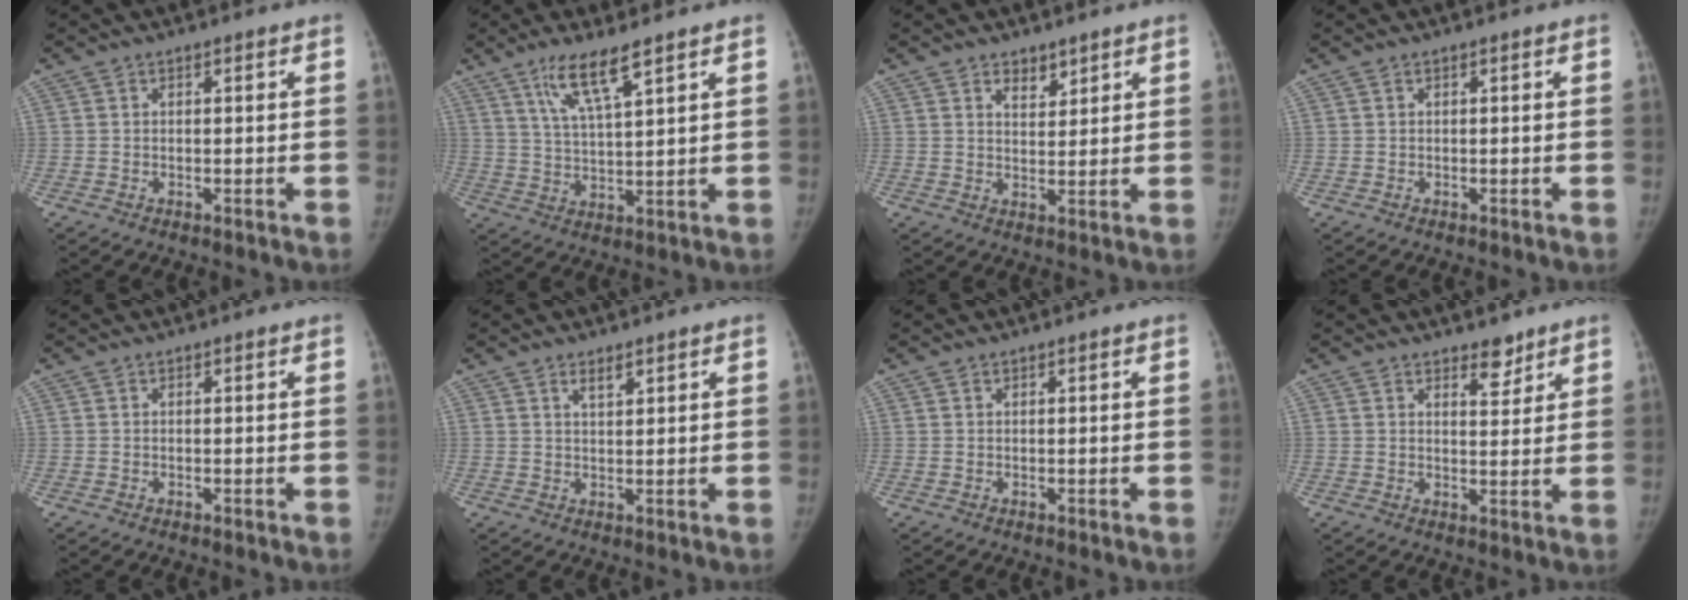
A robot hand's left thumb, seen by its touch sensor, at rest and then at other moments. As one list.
[{"total": 7.9, "force": [5.1, 1.0, 6.0], "torque": [-0.116, -0.027, 0.104]}, {"total": 3.6, "force": [2.5, 2.0, 1.6], "torque": [-0.009, -0.019, 0.046]}, {"total": 0.0}, {"total": 0.0}, {"total": 2.2, "force": [1.6, 0.7, 1.4], "torque": [-0.021, -0.011, 0.030]}, {"total": 0.0}, {"total": 3.7, "force": [2.9, 1.7, 1.6], "torque": [-0.004, -0.022, 0.045]}]